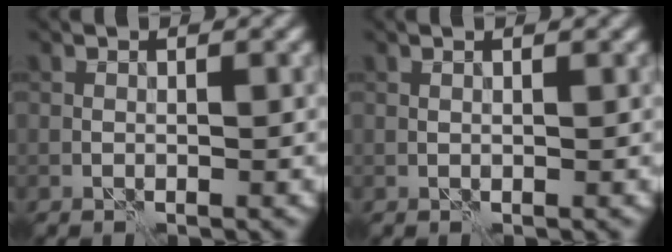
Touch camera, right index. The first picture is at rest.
{"total": 0.9, "force": [0.7, 0.1, 0.5], "torque": [-0.011, -0.003, 0.005]}